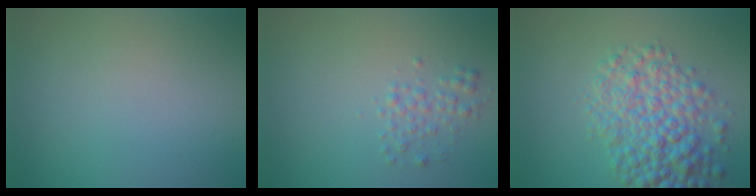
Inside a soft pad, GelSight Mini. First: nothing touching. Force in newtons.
{"total": 1.5, "press": 1.5, "slide": 0.1}
{"total": 6.6, "press": 6.6, "slide": 0.1}